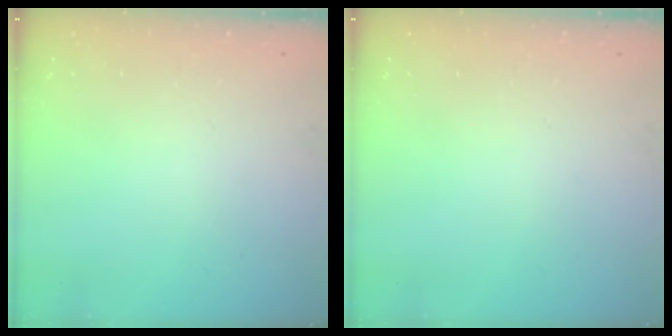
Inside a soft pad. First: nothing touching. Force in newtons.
{"total": 0.0}